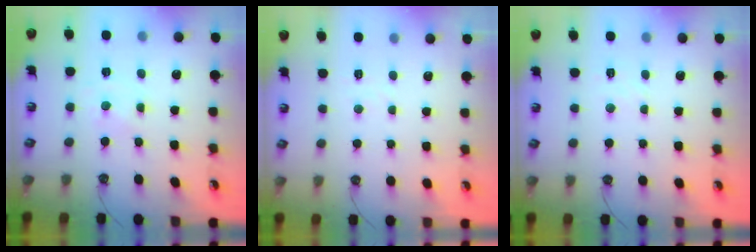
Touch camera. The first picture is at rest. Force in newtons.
{"total": 3.2, "press": 3.2, "slide": 0.5}
{"total": 3.9, "press": 3.9, "slide": 0.5}